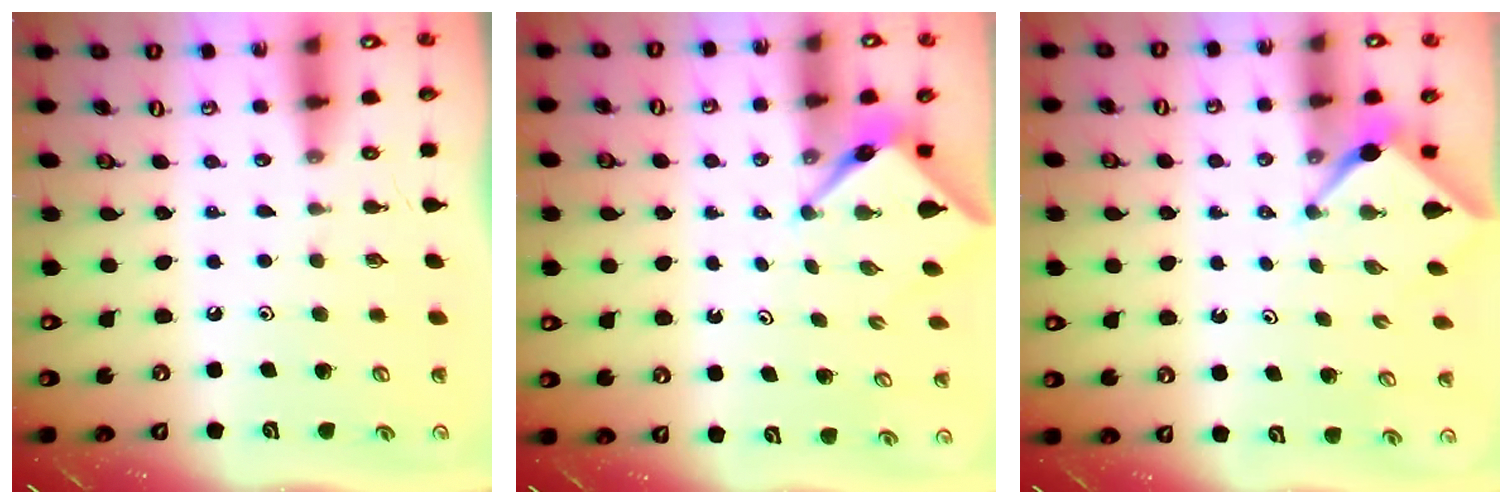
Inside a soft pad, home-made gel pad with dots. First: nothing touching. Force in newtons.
{"total": 3.3, "press": 3.3, "slide": 0.3}
{"total": 2.5, "press": 2.5, "slide": 0.2}